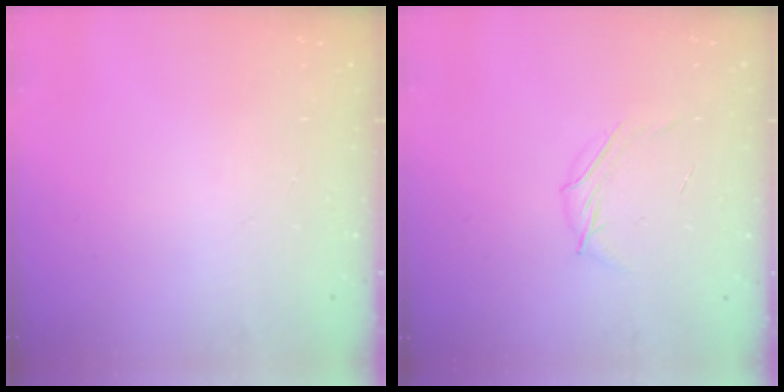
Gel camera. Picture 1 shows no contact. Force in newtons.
{"total": 5.2, "press": 5.1, "slide": 1.0}